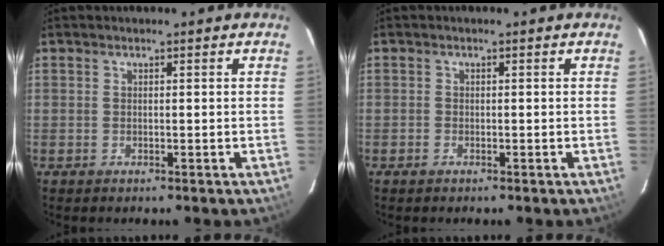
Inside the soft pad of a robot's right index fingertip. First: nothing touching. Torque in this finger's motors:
{"motor_torque": [0.02, -0.04, 0.00, -0.01]}